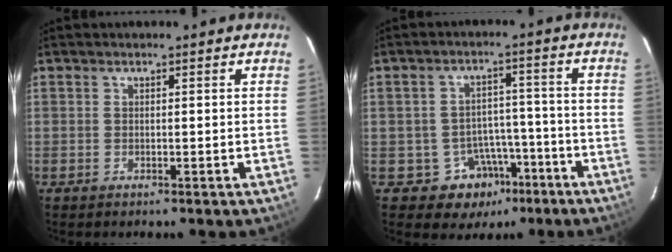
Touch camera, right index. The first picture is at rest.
{"total": 8.6, "force": [-4.9, 7.0, 1.4], "torque": [-0.026, 0.041, -0.050]}